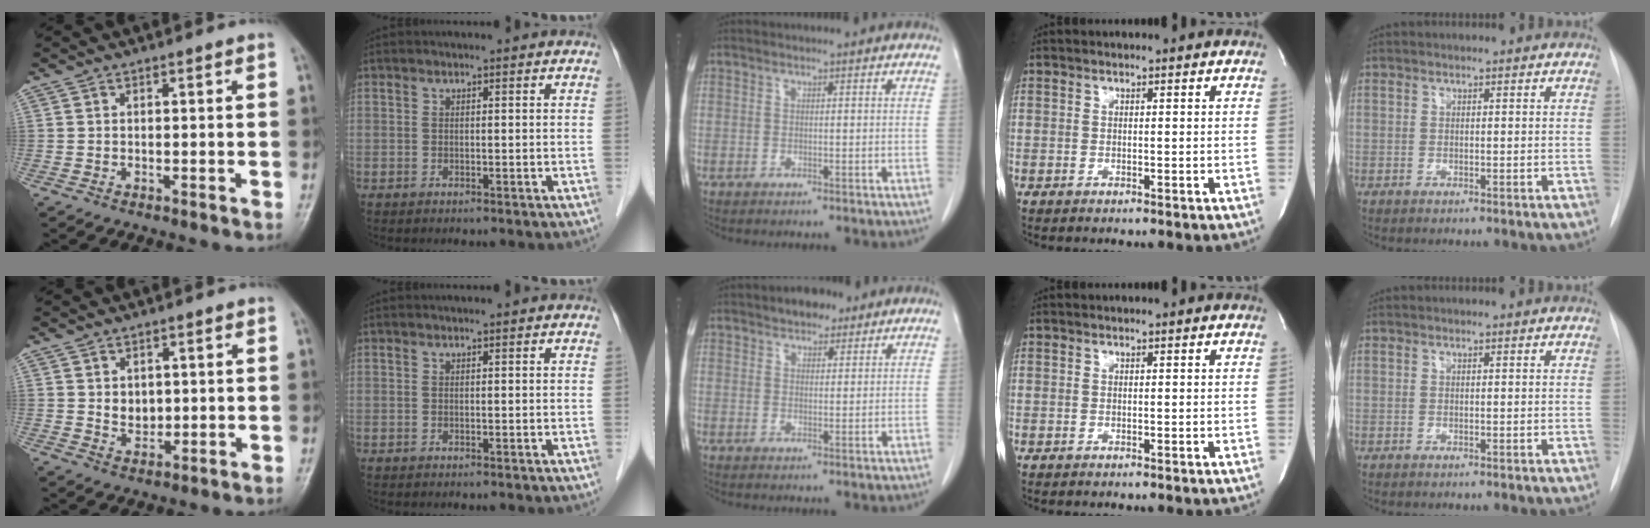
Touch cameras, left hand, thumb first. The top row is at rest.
{"thumb": {"total": 3.6, "force": [0.7, 2.9, 2.0], "torque": [-0.017, -0.009, 0.019]}, "middle": {"total": 3.7, "force": [2.8, 1.8, 1.6], "torque": [-0.026, 0.007, 0.045]}}